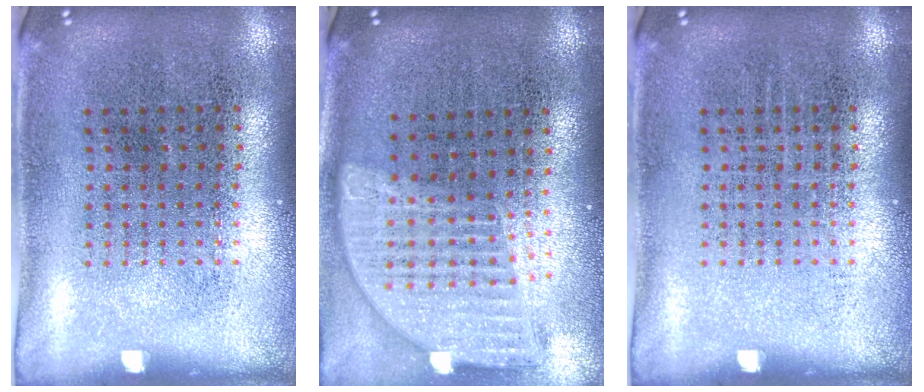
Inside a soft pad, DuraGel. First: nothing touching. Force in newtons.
{"total": 1.8, "press": 1.5, "slide": 1.0}
{"total": 0.0}